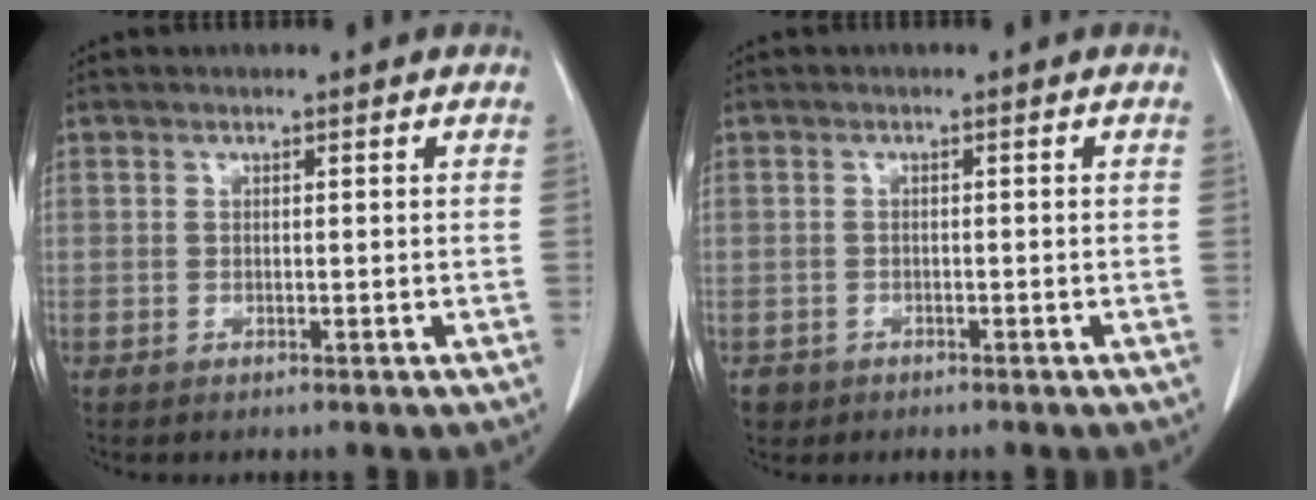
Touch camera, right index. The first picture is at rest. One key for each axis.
{"total": 1.8, "fx": -1.0, "fy": 1.5, "fz": -0.1, "tx": -0.007, "ty": 0.006, "tz": -0.018}